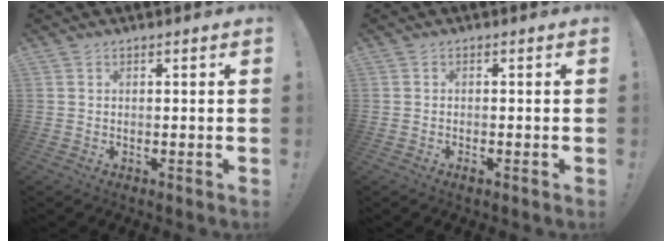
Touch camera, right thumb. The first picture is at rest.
{"total": 1.0, "force": [-0.8, 0.3, 0.6], "torque": [-0.009, 0.002, -0.014]}